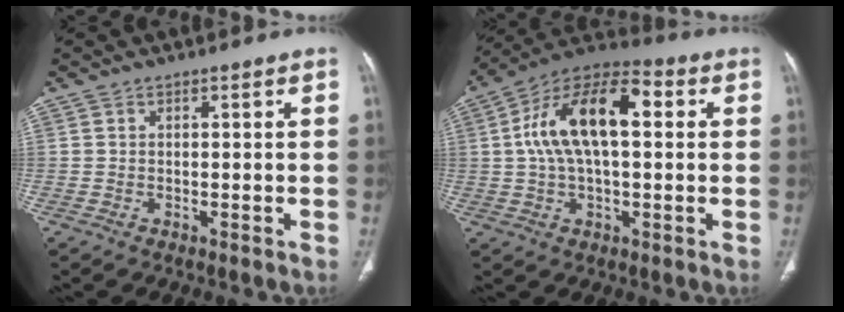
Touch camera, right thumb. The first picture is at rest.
{"total": 16.8, "force": [2.8, 8.1, 14.4], "torque": [-0.254, 0.037, 0.042]}